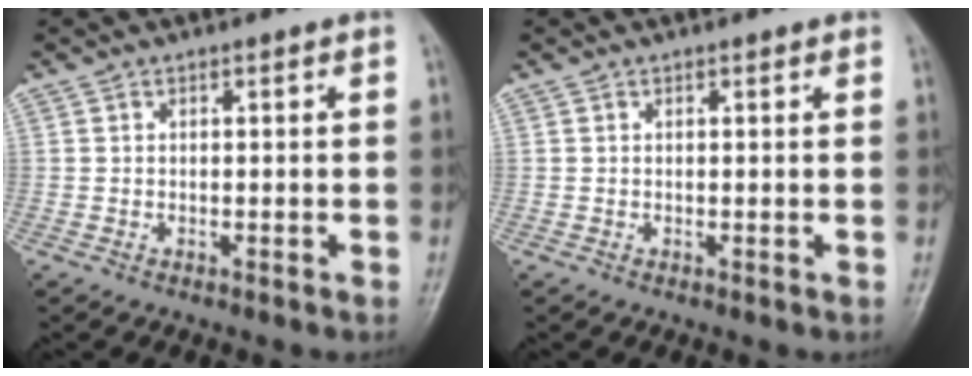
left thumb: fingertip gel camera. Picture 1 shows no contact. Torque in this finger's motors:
{"motor_torque": [-0.09, 0.00, -0.15, -0.10, 0.02]}